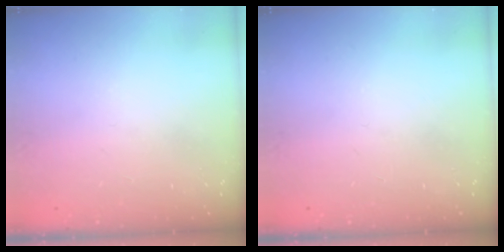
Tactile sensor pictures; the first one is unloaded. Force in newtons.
{"total": 0.0}